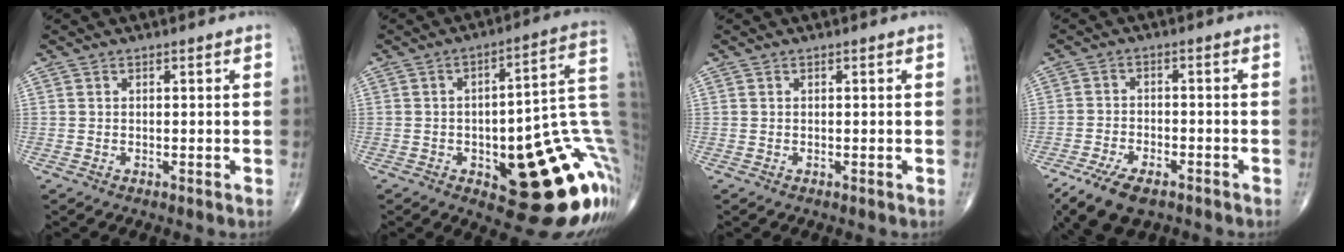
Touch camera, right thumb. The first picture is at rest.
{"total": 25.4, "force": [-4.7, 9.2, 23.2], "torque": [-0.228, 0.027, -0.045]}
{"total": 0.0}
{"total": 9.4, "force": [-6.3, 4.2, 5.7], "torque": [-0.100, 0.008, -0.109]}